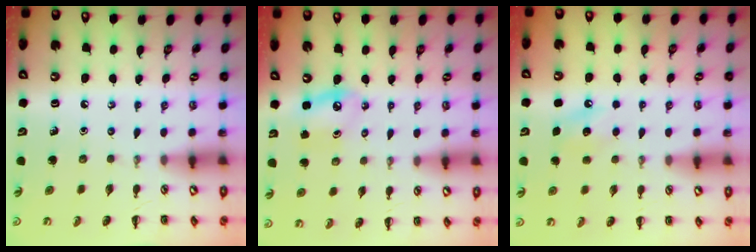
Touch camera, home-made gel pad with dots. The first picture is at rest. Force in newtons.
{"total": 6.0, "press": 5.9, "slide": 1.4}
{"total": 7.2, "press": 7.0, "slide": 1.8}